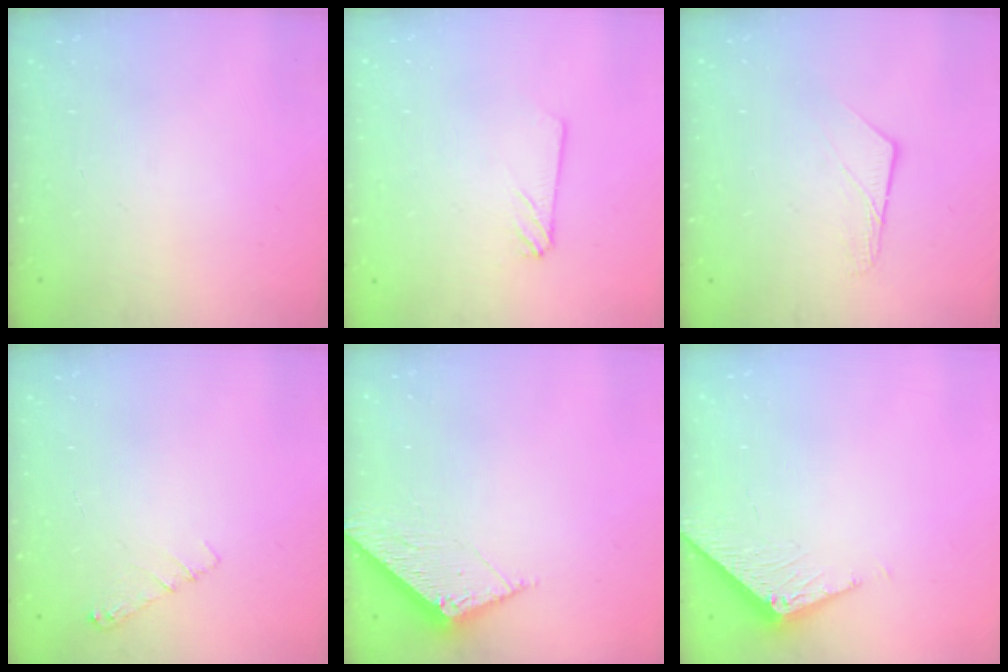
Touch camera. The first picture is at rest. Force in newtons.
{"total": 2.4, "press": 2.4, "slide": 0.3}
{"total": 6.6, "press": 6.5, "slide": 0.5}
{"total": 4.1, "press": 4.1, "slide": 0.6}
{"total": 6.1, "press": 6.1, "slide": 0.3}
{"total": 4.0, "press": 4.0, "slide": 0.1}